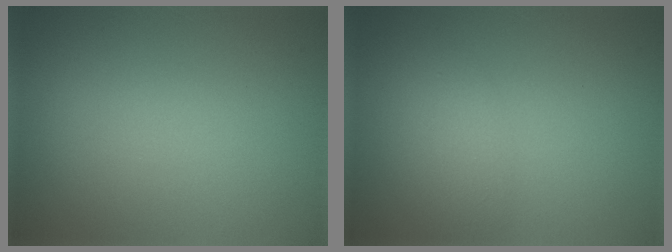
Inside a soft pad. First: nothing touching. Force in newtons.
{"total": 1.6, "press": 1.6, "slide": 0.1}